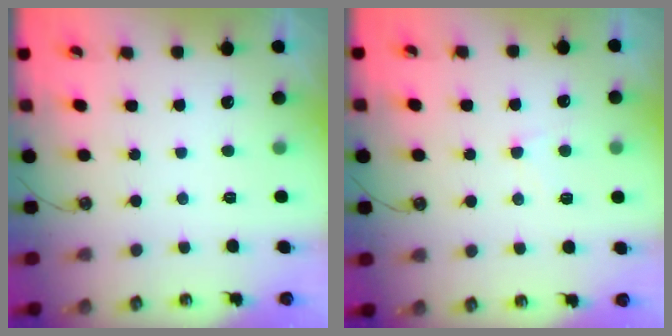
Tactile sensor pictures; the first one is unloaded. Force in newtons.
{"total": 2.4, "press": 2.3, "slide": 0.7}